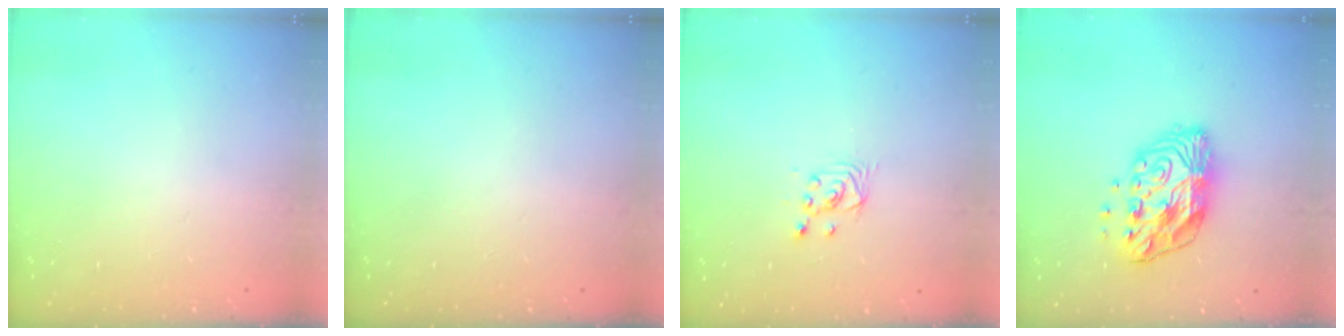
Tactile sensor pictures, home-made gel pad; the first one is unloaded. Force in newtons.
{"total": 0.0}
{"total": 2.2, "press": 2.2, "slide": 0.3}
{"total": 12.5, "press": 12.5, "slide": 0.9}